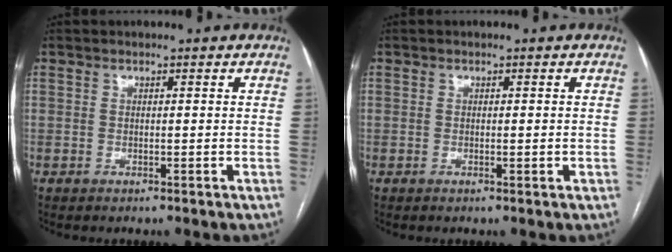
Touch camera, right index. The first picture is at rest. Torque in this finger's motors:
{"motor_torque": [-0.34, 0.44, 0.00, 0.01]}